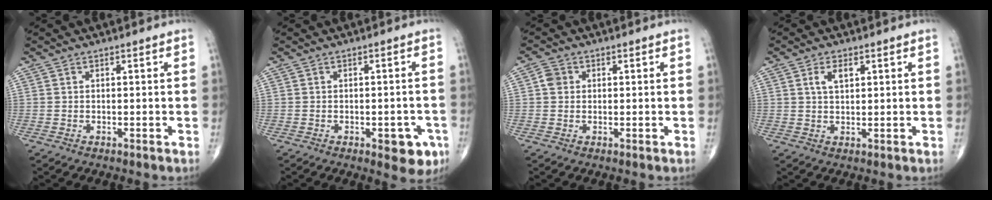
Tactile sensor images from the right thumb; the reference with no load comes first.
{"total": 5.9, "force": [-2.6, 2.8, 4.5], "torque": [-0.029, 0.009, -0.027]}
{"total": 2.4, "force": [0.3, 2.2, 1.1], "torque": [-0.012, 0.004, 0.002]}
{"total": 3.4, "force": [1.3, 1.7, 2.6], "torque": [-0.043, -0.001, 0.024]}